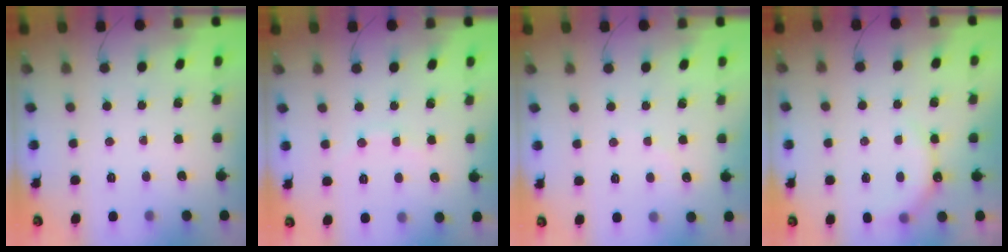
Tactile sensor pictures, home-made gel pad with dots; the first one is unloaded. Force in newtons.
{"total": 6.0, "press": 5.9, "slide": 1.3}
{"total": 4.8, "press": 4.6, "slide": 1.5}
{"total": 5.3, "press": 5.2, "slide": 0.4}